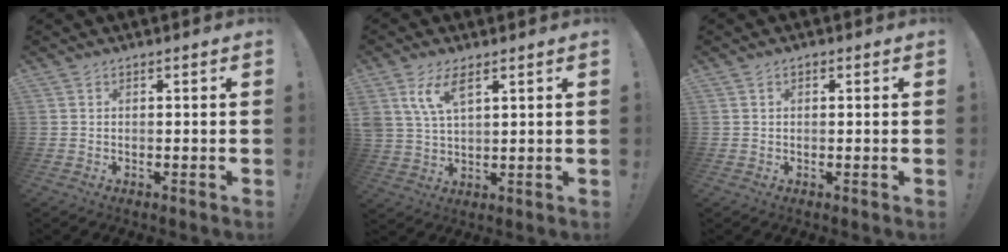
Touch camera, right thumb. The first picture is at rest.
{"total": 8.3, "force": [4.6, 3.4, 5.9], "torque": [-0.126, -0.009, 0.086]}
{"total": 0.7, "force": [0.3, 0.6, 0.3], "torque": [-0.002, 0.001, 0.004]}